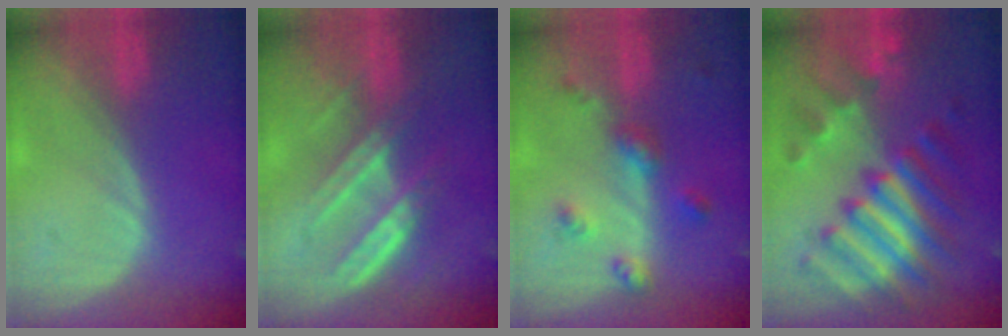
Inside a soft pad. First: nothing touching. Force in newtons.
{"total": 6.6, "press": 6.4, "slide": 1.7}
{"total": 4.8, "press": 4.6, "slide": 1.5}
{"total": 11.7, "press": 11.6, "slide": 1.0}